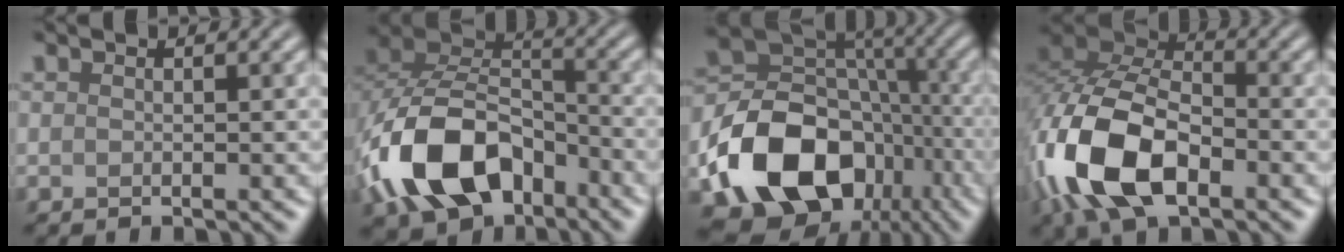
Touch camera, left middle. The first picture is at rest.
{"total": 11.3, "force": [-4.9, 7.2, 7.3], "torque": [-0.144, 0.006, -0.096]}
{"total": 14.3, "force": [-5.7, 10.4, 8.1], "torque": [-0.162, -0.012, -0.096]}
{"total": 11.4, "force": [-4.5, 6.1, 8.4], "torque": [-0.192, 0.001, -0.094]}